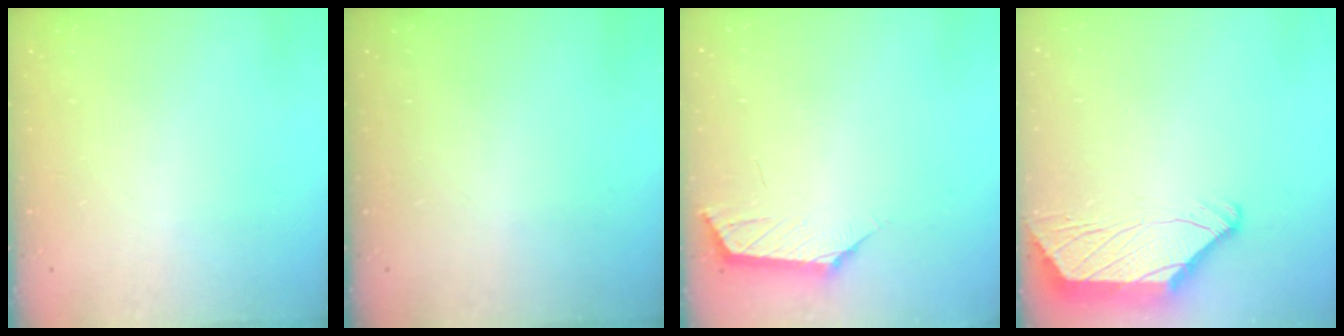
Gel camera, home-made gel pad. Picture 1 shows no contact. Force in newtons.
{"total": 0.0}
{"total": 0.8, "press": 0.7, "slide": 0.4}
{"total": 2.0, "press": 2.0, "slide": 0.6}